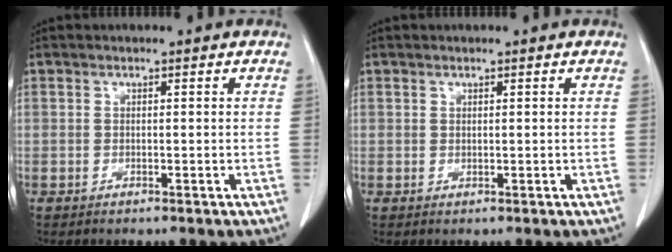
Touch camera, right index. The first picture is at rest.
{"total": 0.0}